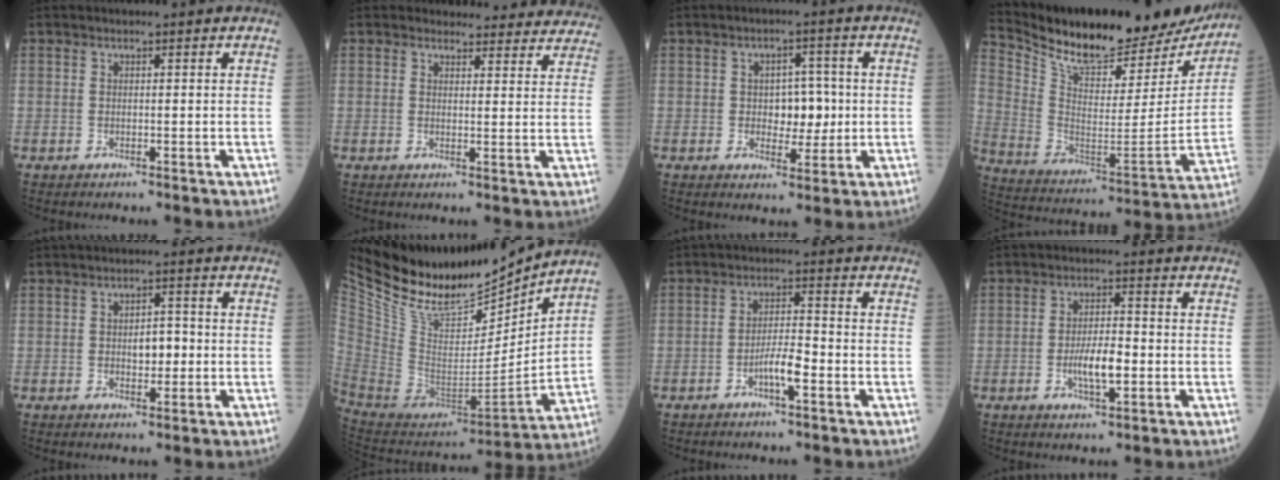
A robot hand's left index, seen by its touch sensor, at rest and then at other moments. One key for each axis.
{"total": 15.9, "fx": 15.1, "fy": 4.6, "fz": 1.6, "tx": 0.020, "ty": -0.034, "tz": 0.144}
{"total": 4.8, "fx": -0.2, "fy": 3.1, "fz": 3.7, "tx": -0.047, "ty": 0.008, "tz": -0.001}
{"total": 26.7, "fx": 23.9, "fy": 6.9, "fz": 9.5, "tx": -0.172, "ty": -0.050, "tz": 0.346}
{"total": 3.2, "fx": -0.6, "fy": 1.7, "fz": 2.6, "tx": -0.036, "ty": 0.003, "tz": -0.009}
{"total": 21.6, "fx": 19.2, "fy": 4.1, "fz": 8.8, "tx": -0.172, "ty": -0.033, "tz": 0.341}
{"total": 4.2, "fx": -2.3, "fy": 0.5, "fz": 3.5, "tx": -0.063, "ty": -0.001, "tz": -0.044}
{"total": 5.2, "fx": -1.6, "fy": 1.4, "fz": 4.8, "tx": -0.091, "ty": -0.004, "tz": -0.029}